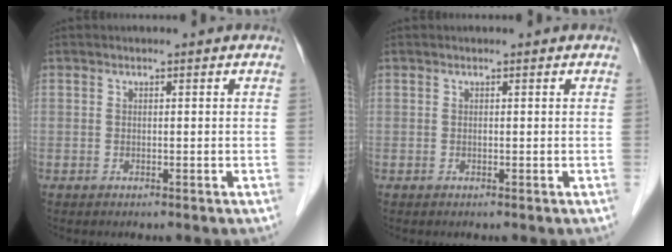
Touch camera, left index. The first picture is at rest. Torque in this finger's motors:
{"motor_torque": [-0.01, 0.06, -0.02, 0.00]}